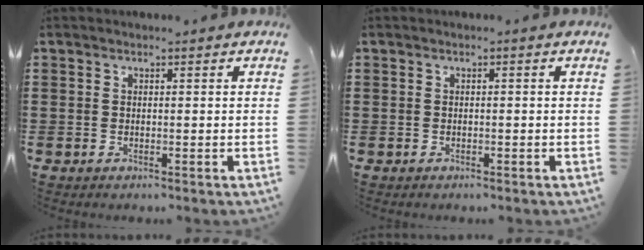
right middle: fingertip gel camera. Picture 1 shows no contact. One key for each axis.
{"total": 0.0}